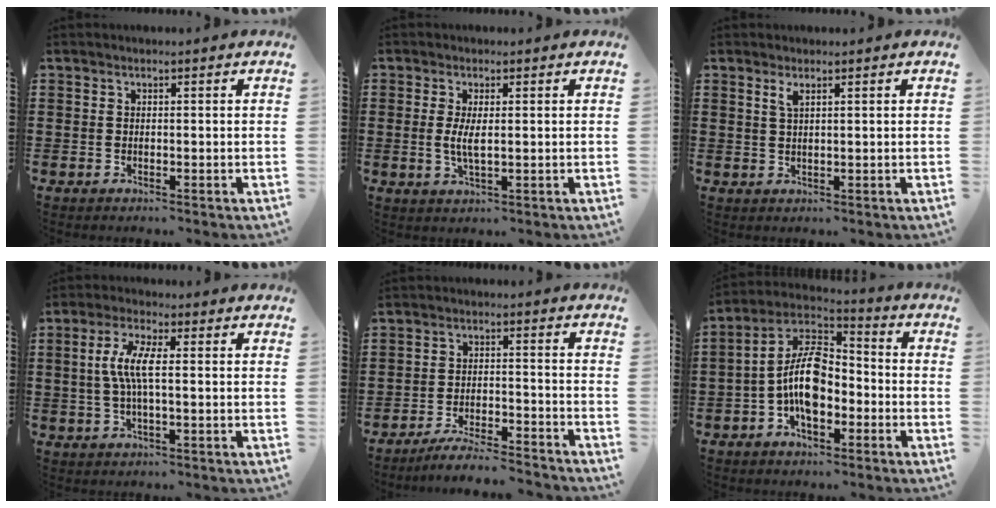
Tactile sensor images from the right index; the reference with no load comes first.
{"total": 3.2, "force": [0.2, 0.9, 3.0], "torque": [-0.065, -0.001, 0.001]}
{"total": 1.5, "force": [0.8, 0.3, 1.2], "torque": [-0.026, 0.003, 0.013]}
{"total": 5.9, "force": [-0.1, 1.6, 5.6], "torque": [-0.124, -0.003, -0.011]}
{"total": 5.3, "force": [-5.1, 0.0, 1.4], "torque": [-0.032, -0.002, -0.101]}
{"total": 10.1, "force": [-2.8, 5.0, 8.2], "torque": [-0.194, -0.005, -0.058]}